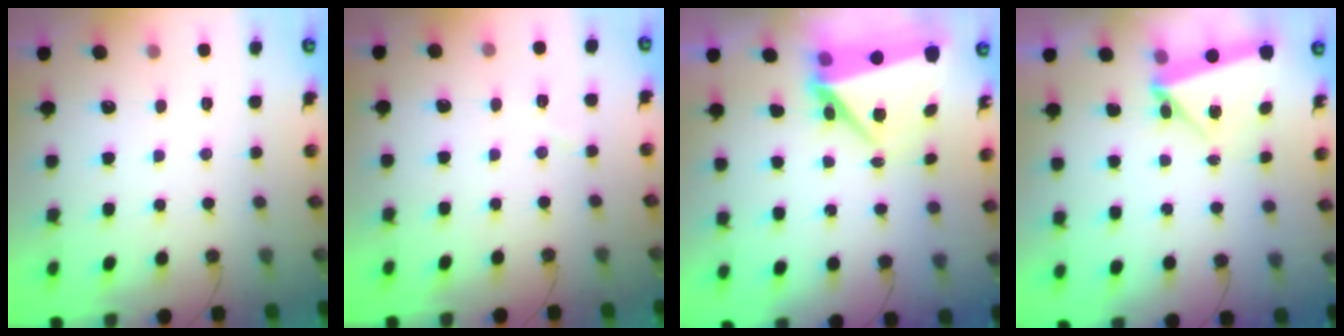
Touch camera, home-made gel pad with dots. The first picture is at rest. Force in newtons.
{"total": 4.7, "press": 4.3, "slide": 1.8}
{"total": 10.3, "press": 9.3, "slide": 4.3}
{"total": 6.0, "press": 5.8, "slide": 1.7}